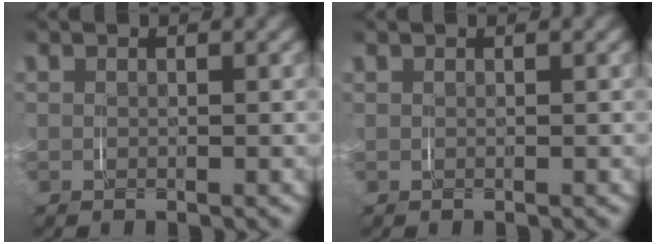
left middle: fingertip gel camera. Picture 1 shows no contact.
{"total": 0.0}